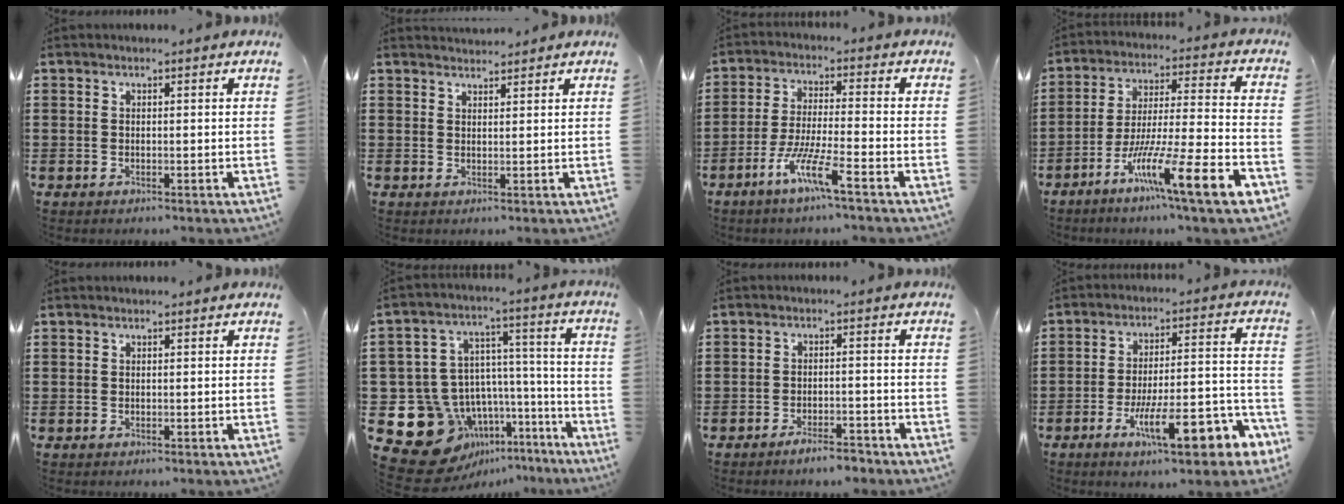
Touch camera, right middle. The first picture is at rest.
{"total": 1.8, "force": [1.8, 0.2, 0.0], "torque": [-0.004, 0.004, 0.034]}
{"total": 7.5, "force": [-4.8, 0.5, 5.7], "torque": [-0.117, -0.008, -0.092]}
{"total": 12.9, "force": [-7.7, 0.4, 10.3], "torque": [-0.181, -0.006, -0.145]}
{"total": 0.0}
{"total": 15.3, "force": [-10.1, 10.5, 4.6], "torque": [-0.133, 0.011, -0.157]}
{"total": 3.5, "force": [-3.1, 0.4, 1.4], "torque": [-0.023, 0.006, -0.060]}
{"total": 12.0, "force": [-7.1, 2.8, 9.3], "torque": [-0.130, 0.010, -0.128]}